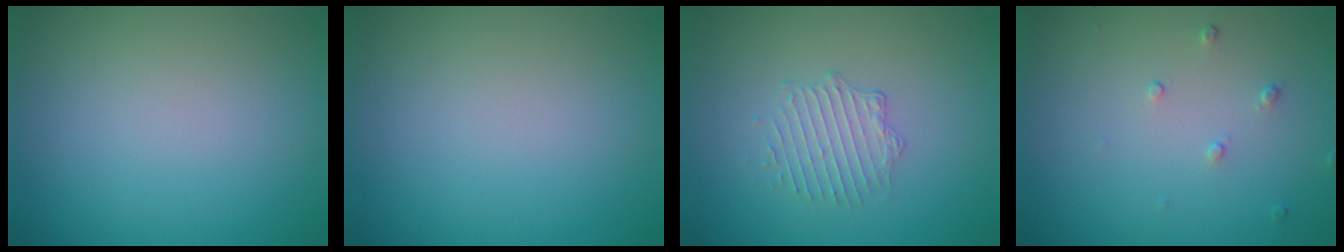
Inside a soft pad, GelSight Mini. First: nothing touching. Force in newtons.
{"total": 0.0}
{"total": 1.7, "press": 1.1, "slide": 1.3}
{"total": 0.7, "press": 0.5, "slide": 0.5}